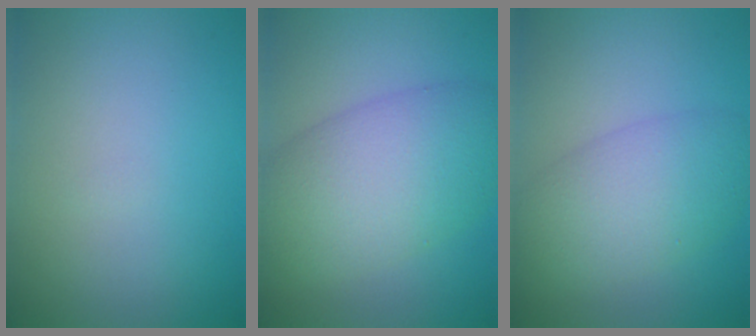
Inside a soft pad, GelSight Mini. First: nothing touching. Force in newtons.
{"total": 9.1, "press": 9.1, "slide": 0.2}
{"total": 6.1, "press": 6.1, "slide": 0.2}